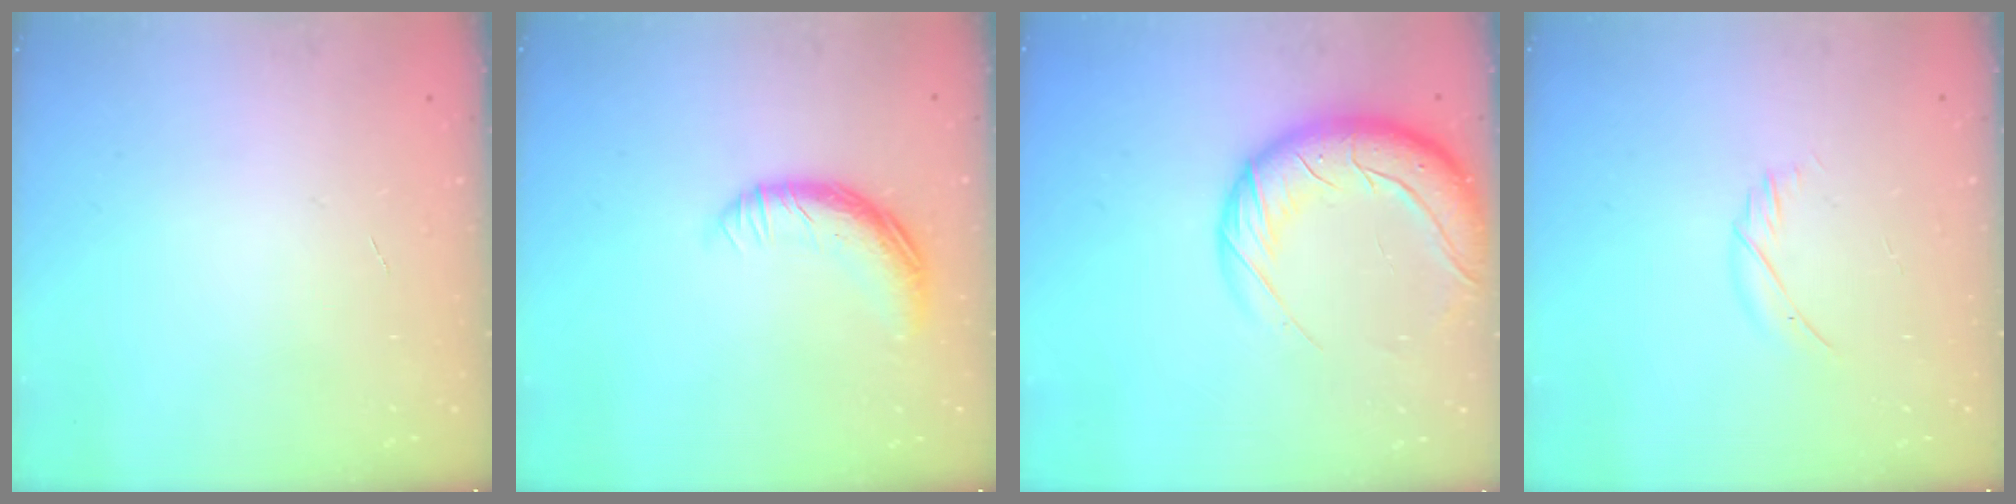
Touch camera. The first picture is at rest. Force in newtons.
{"total": 10.7, "press": 10.7, "slide": 0.5}
{"total": 19.3, "press": 18.6, "slide": 5.1}
{"total": 5.2, "press": 5.1, "slide": 1.0}